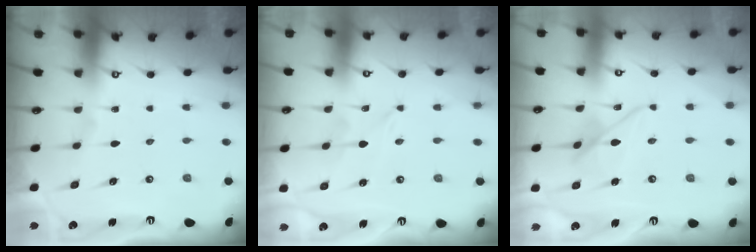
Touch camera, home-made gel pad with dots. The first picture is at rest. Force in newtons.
{"total": 0.0}
{"total": 7.5, "press": 7.5, "slide": 0.4}